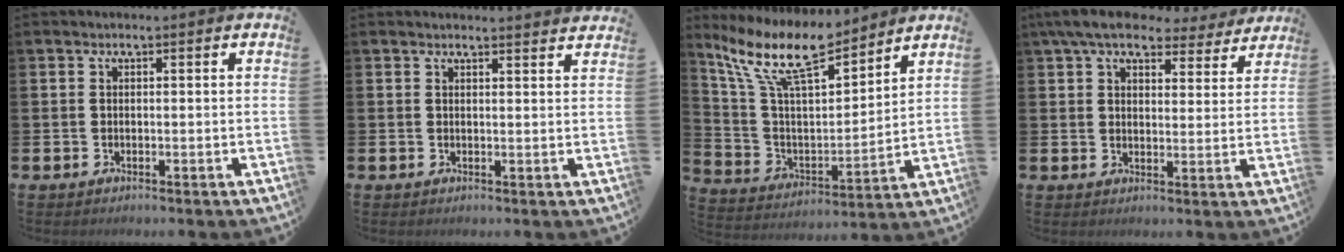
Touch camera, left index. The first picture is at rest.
{"total": 1.7, "force": [1.7, -0.2, -0.1], "torque": [0.013, -0.017, 0.029]}
{"total": 12.4, "force": [10.2, 3.1, 6.3], "torque": [-0.164, -0.050, 0.183]}
{"total": 7.8, "force": [6.8, 2.6, 2.8], "torque": [-0.069, -0.029, 0.122]}